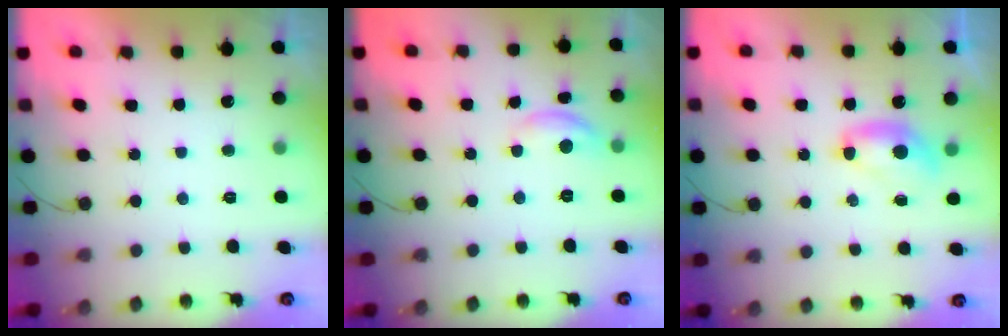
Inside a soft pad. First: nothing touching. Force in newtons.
{"total": 8.0, "press": 8.0, "slide": 0.4}
{"total": 6.9, "press": 6.9, "slide": 0.4}